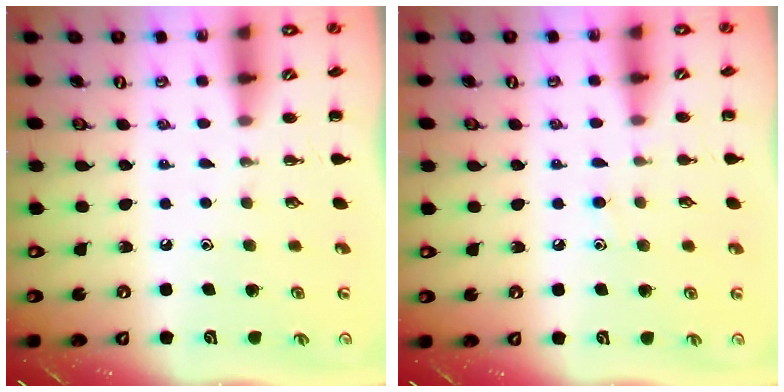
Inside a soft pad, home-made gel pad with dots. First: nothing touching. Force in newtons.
{"total": 6.0, "press": 5.6, "slide": 2.3}